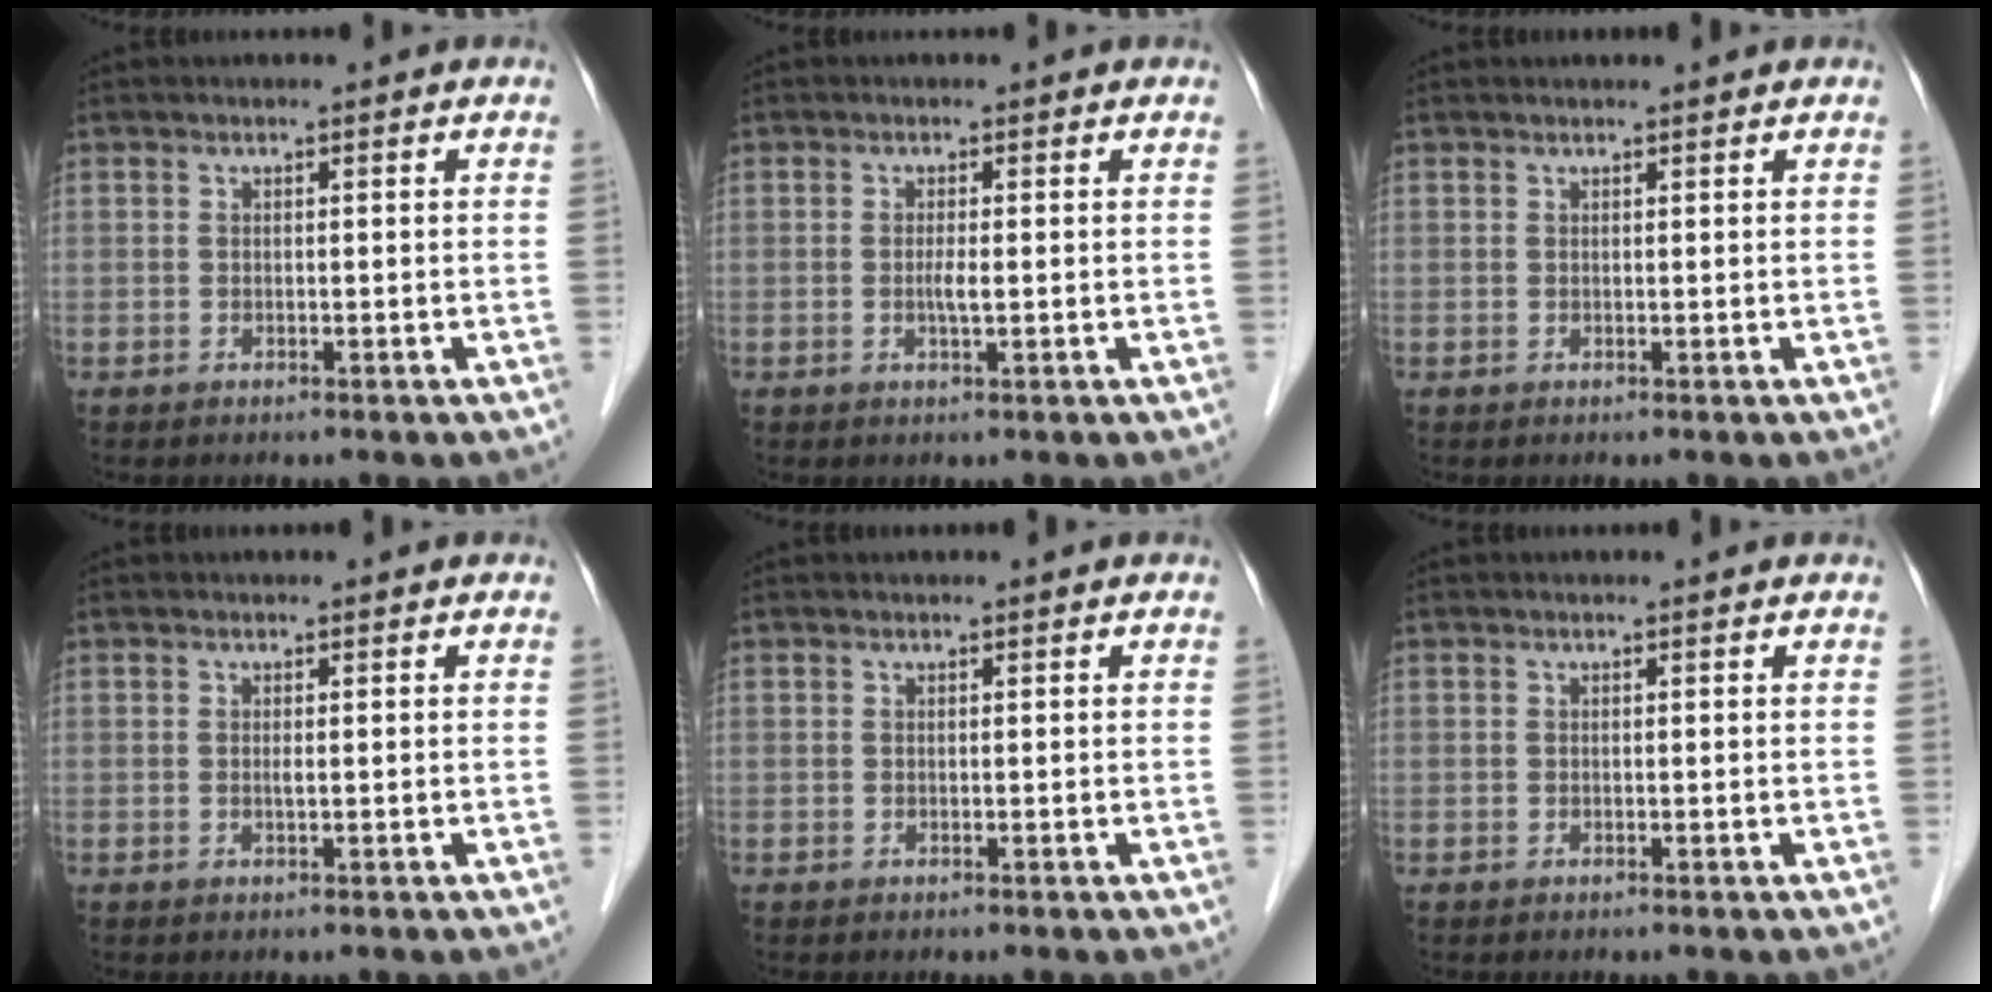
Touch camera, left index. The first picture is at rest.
{"total": 1.5, "force": [-0.1, 0.1, 1.5], "torque": [-0.031, -0.002, -0.002]}
{"total": 1.5, "force": [1.4, 0.2, 0.5], "torque": [-0.008, 0.014, 0.021]}
{"total": 0.5, "force": [0.2, 0.0, 0.5], "torque": [-0.011, -0.001, 0.002]}
{"total": 0.6, "force": [0.6, 0.0, 0.2], "torque": [-0.003, 0.008, 0.009]}
{"total": 0.8, "force": [0.8, 0.1, 0.1], "torque": [-0.008, 0.006, 0.006]}